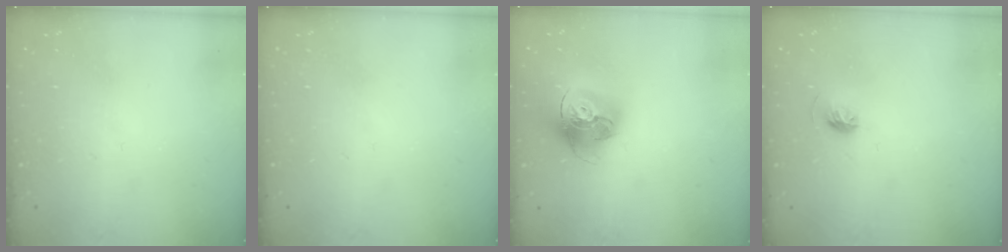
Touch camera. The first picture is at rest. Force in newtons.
{"total": 0.0}
{"total": 17.0, "press": 16.9, "slide": 1.7}
{"total": 5.4, "press": 5.2, "slide": 1.2}